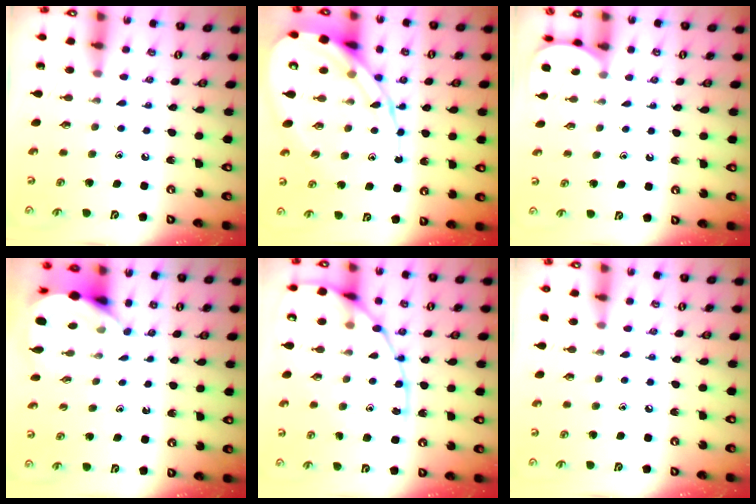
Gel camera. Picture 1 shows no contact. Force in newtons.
{"total": 15.1, "press": 15.0, "slide": 1.1}
{"total": 0.7, "press": 0.7, "slide": 0.1}
{"total": 4.1, "press": 4.1, "slide": 0.5}
{"total": 13.4, "press": 13.4, "slide": 1.3}
{"total": 3.6, "press": 3.6, "slide": 0.5}